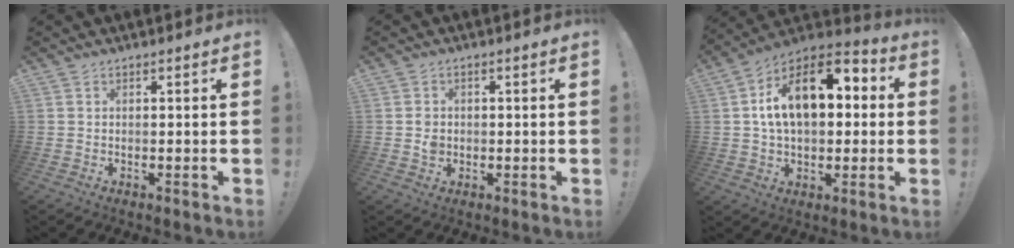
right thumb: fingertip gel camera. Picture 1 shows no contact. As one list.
[{"total": 3.0, "force": [-0.5, 2.6, 1.4], "torque": [-0.013, 0.003, -0.011]}, {"total": 17.6, "force": [4.0, 10.5, 13.5], "torque": [-0.215, -0.001, 0.067]}]